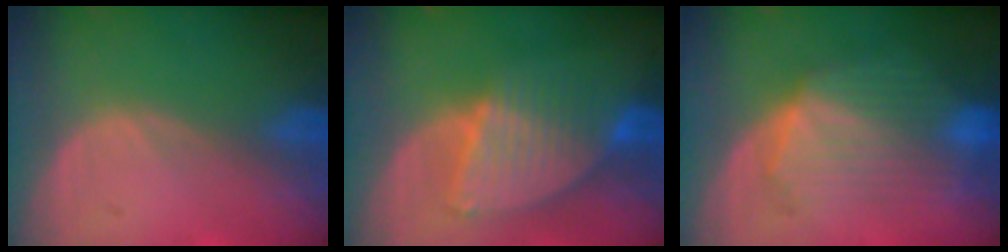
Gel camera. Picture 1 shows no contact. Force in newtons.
{"total": 7.6, "press": 6.9, "slide": 3.3}
{"total": 8.0, "press": 8.0, "slide": 0.3}